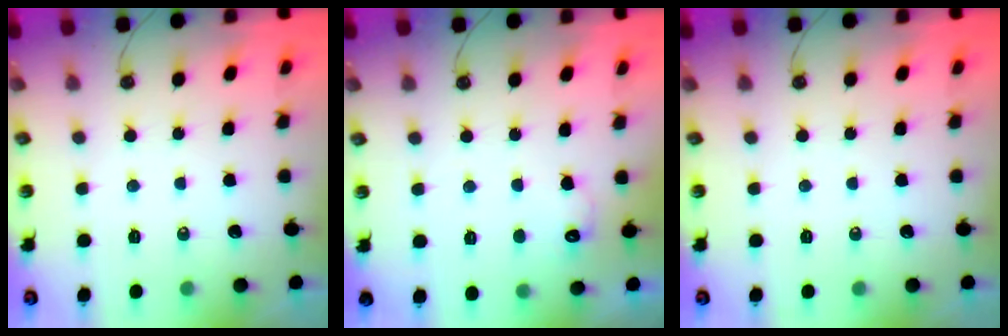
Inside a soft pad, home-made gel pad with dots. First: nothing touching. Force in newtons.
{"total": 7.8, "press": 7.7, "slide": 0.5}
{"total": 0.0}